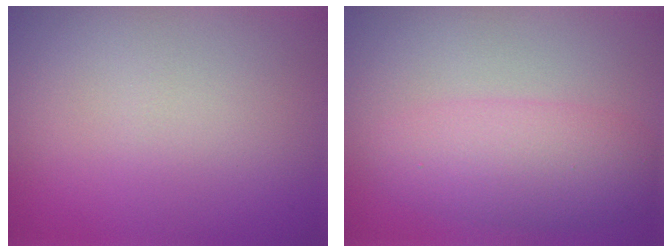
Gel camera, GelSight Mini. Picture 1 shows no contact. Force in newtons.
{"total": 4.8, "press": 4.8, "slide": 0.1}